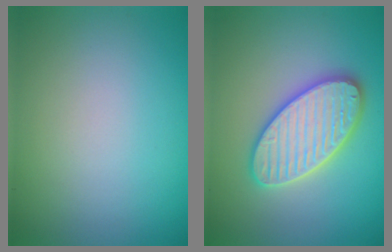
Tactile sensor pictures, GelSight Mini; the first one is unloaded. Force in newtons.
{"total": 5.6, "press": 5.5, "slide": 0.6}